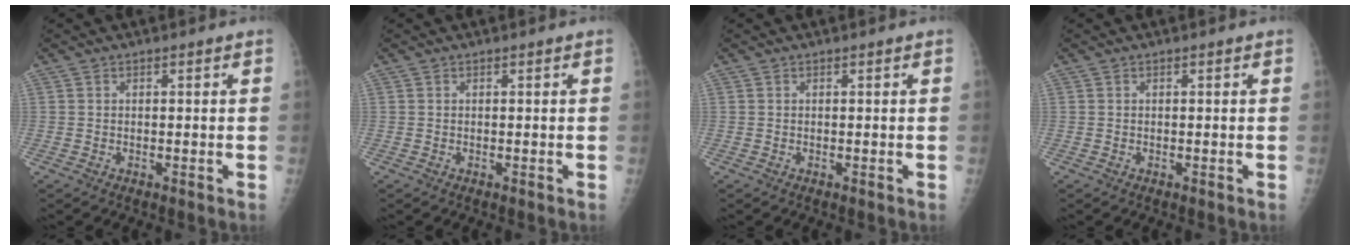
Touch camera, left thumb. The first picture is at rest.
{"total": 0.0}
{"total": 0.0}
{"total": 0.0}